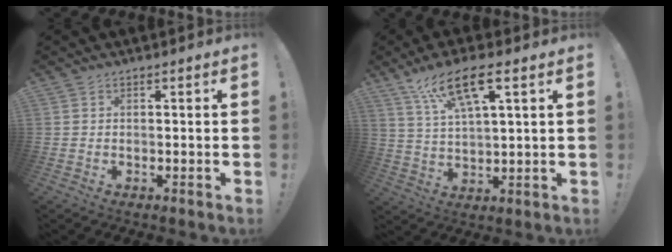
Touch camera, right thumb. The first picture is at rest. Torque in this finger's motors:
{"motor_torque": [1.34, 1.43, 0.17, 0.18, 0.10]}